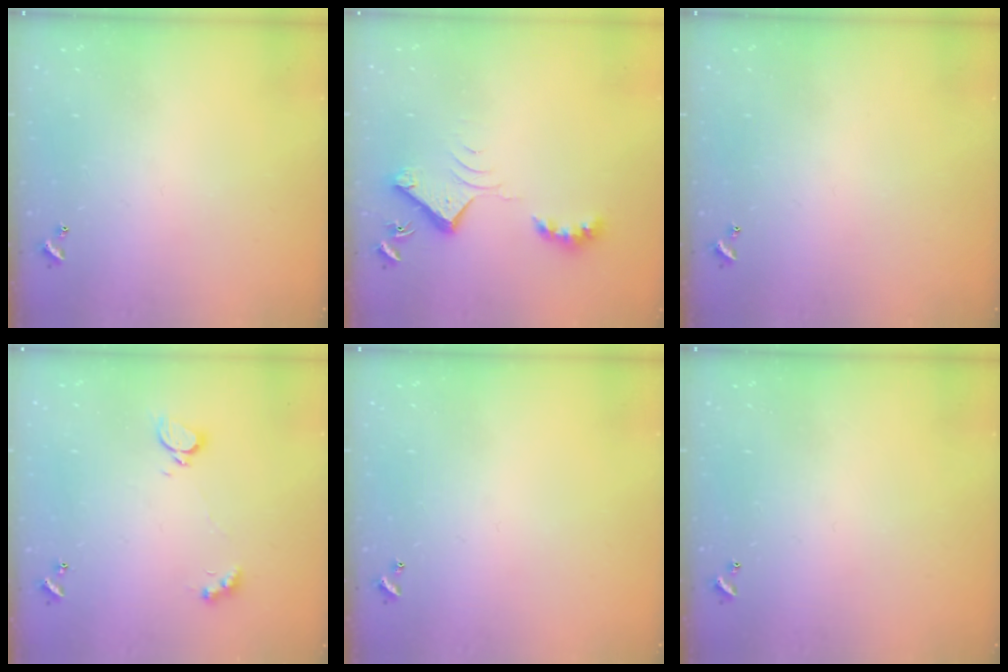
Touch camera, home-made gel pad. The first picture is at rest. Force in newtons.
{"total": 8.2, "press": 8.1, "slide": 0.8}
{"total": 0.0}
{"total": 2.5, "press": 2.4, "slide": 0.5}
{"total": 0.0}
{"total": 0.0}